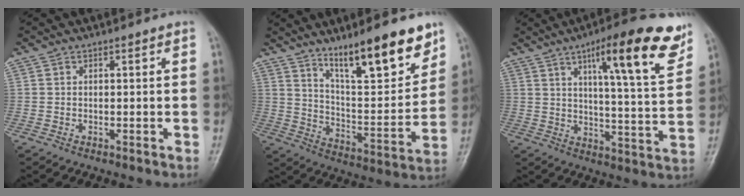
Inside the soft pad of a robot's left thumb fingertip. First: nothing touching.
{"total": 17.0, "force": [11.8, 4.0, 11.6], "torque": [-0.150, -0.075, 0.202]}
{"total": 17.9, "force": [10.1, 3.5, 14.4], "torque": [-0.182, -0.041, 0.146]}